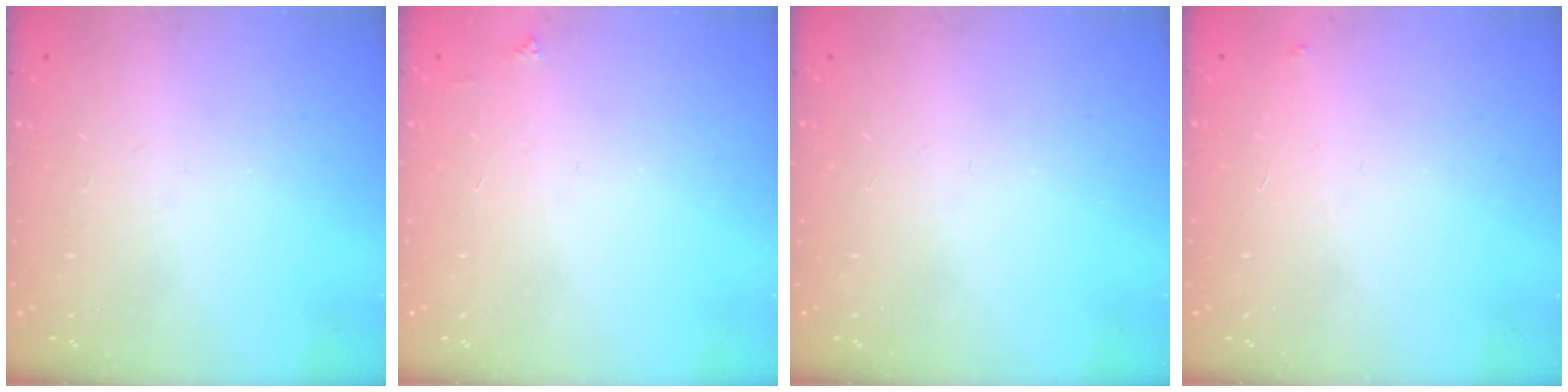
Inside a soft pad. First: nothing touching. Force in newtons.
{"total": 2.0, "press": 2.0, "slide": 0.3}
{"total": 0.0}
{"total": 3.8, "press": 3.8, "slide": 0.2}